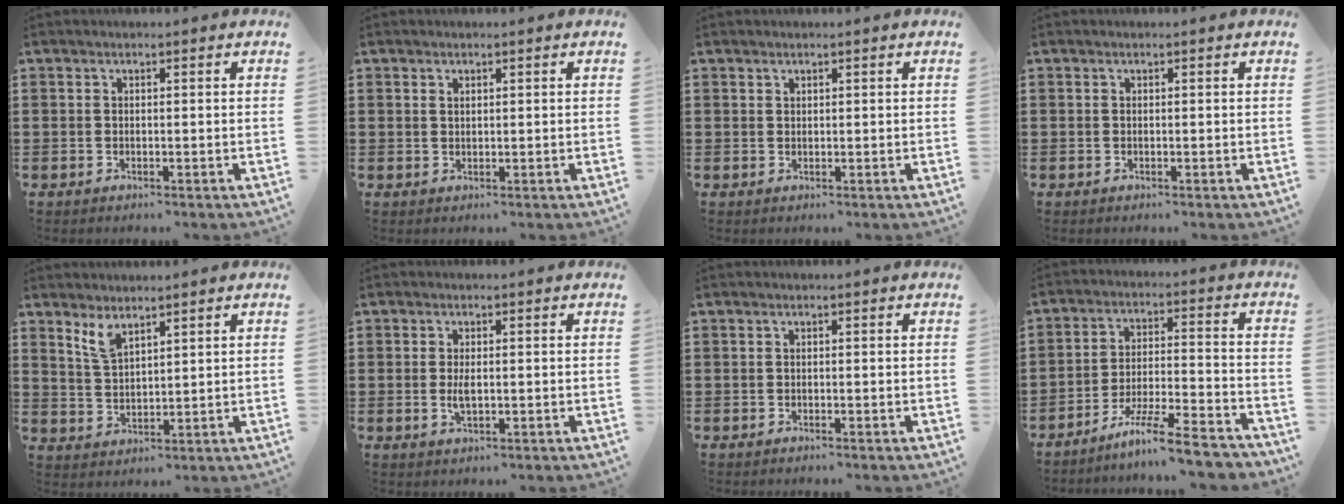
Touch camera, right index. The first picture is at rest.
{"total": 0.8, "force": [0.5, 0.5, 0.4], "torque": [-0.010, 0.002, 0.010]}
{"total": 0.7, "force": [0.6, 0.4, 0.1], "torque": [-0.003, 0.001, 0.013]}
{"total": 0.0}
{"total": 4.0, "force": [3.0, 1.4, 2.3], "torque": [-0.053, 0.002, 0.055]}
{"total": 2.4, "force": [0.0, 0.9, 2.3], "torque": [-0.053, -0.006, -0.001]}
{"total": 0.0}
{"total": 9.2, "force": [-7.6, 0.4, 5.3], "torque": [-0.100, 0.004, -0.146]}